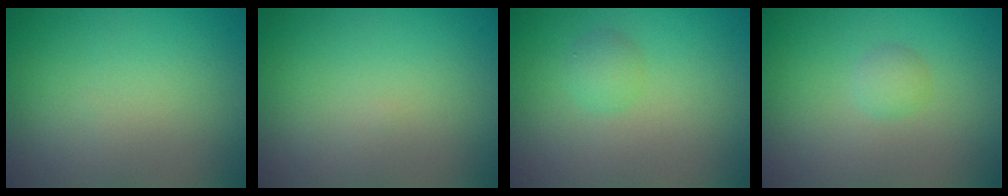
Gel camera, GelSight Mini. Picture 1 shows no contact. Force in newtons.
{"total": 0.0}
{"total": 1.4, "press": 1.4, "slide": 0.1}
{"total": 1.2, "press": 1.2, "slide": 0.1}